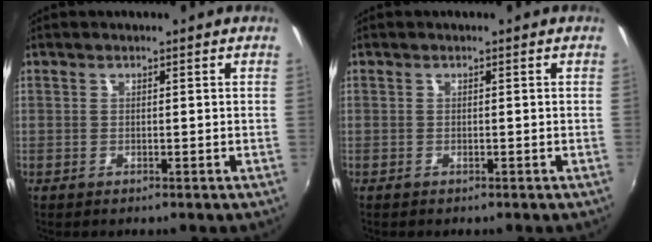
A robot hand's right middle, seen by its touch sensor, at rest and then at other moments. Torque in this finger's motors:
{"motor_torque": [0.99, -1.15, 0.13, 0.09]}